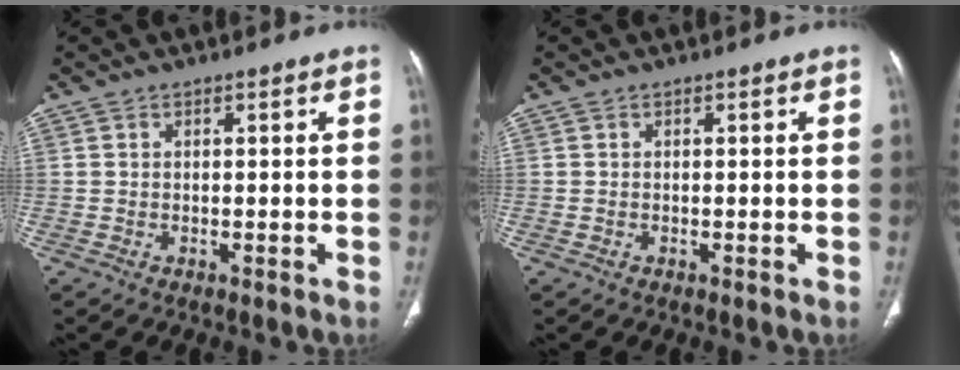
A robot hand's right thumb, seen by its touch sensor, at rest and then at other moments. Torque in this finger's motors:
{"motor_torque": [-0.33, -0.03, 0.06, 0.37, -0.01]}